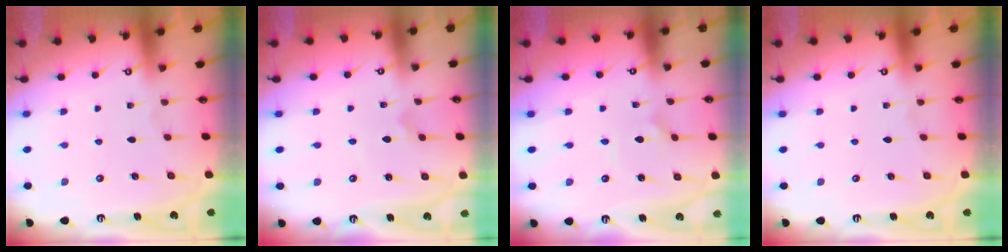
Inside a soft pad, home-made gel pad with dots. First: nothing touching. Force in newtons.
{"total": 2.9, "press": 2.9, "slide": 0.1}
{"total": 2.2, "press": 2.2, "slide": 0.4}
{"total": 0.0}